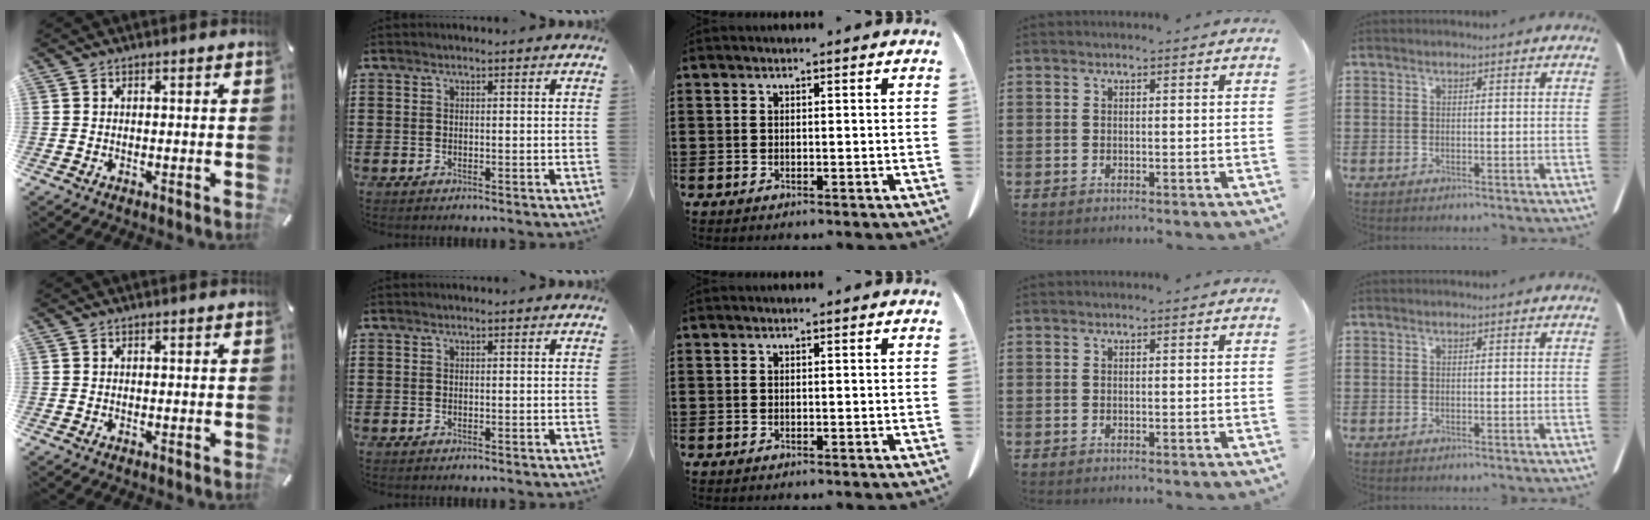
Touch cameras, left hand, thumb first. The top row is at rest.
{}